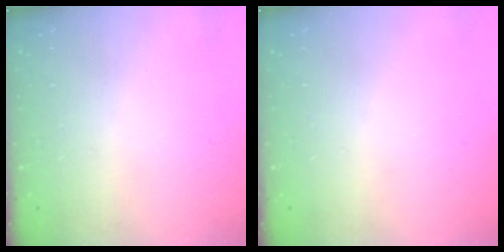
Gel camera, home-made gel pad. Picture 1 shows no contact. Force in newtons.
{"total": 0.0}